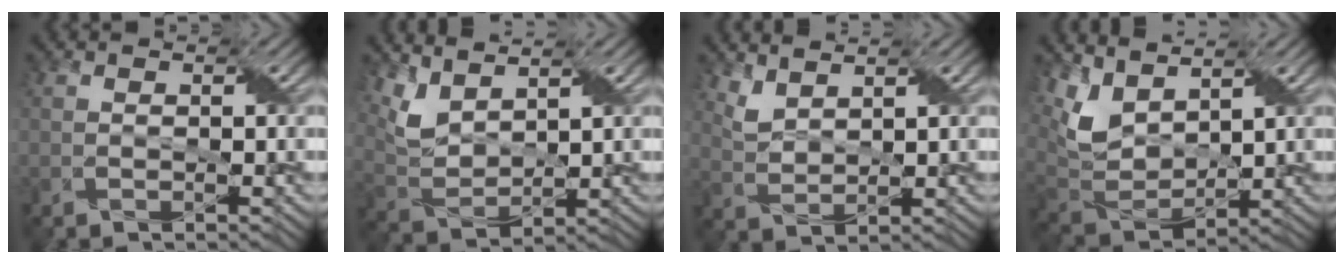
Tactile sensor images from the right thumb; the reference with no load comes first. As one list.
[{"total": 6.0, "force": [4.0, 2.6, 3.7], "torque": [-0.097, 0.002, 0.086]}, {"total": 3.2, "force": [2.6, 1.1, 1.5], "torque": [-0.048, -0.002, 0.062]}, {"total": 8.3, "force": [4.6, 4.3, 5.4], "torque": [-0.145, 0.002, 0.098]}]